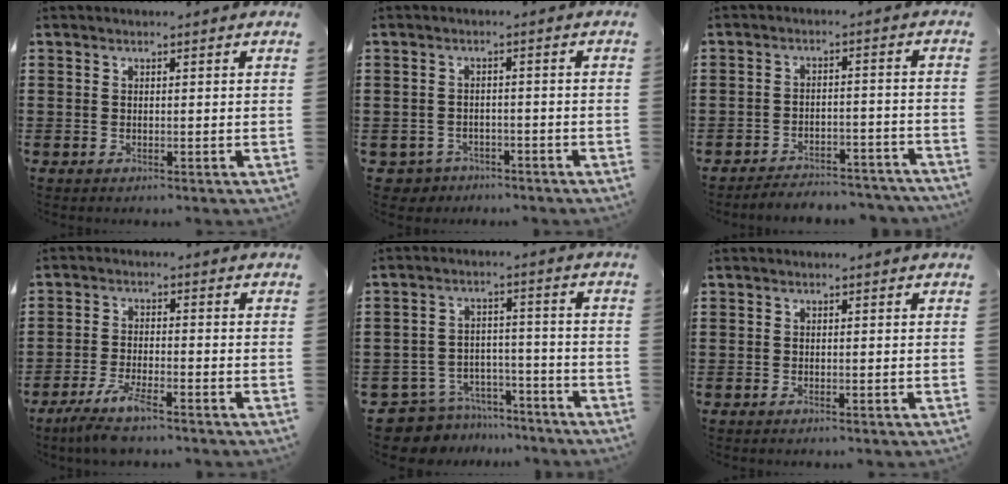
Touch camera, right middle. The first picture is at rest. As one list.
[{"total": 2.3, "force": [-2.1, 0.8, -0.1], "torque": [-0.007, -0.001, -0.048]}, {"total": 3.5, "force": [-3.4, -0.2, 0.7], "torque": [-0.013, 0.000, -0.070]}, {"total": 5.3, "force": [-4.1, 0.5, 3.4], "torque": [-0.081, -0.015, -0.080]}, {"total": 6.7, "force": [-6.5, 1.3, 0.5], "torque": [-0.027, 0.012, -0.136]}, {"total": 0.0}]